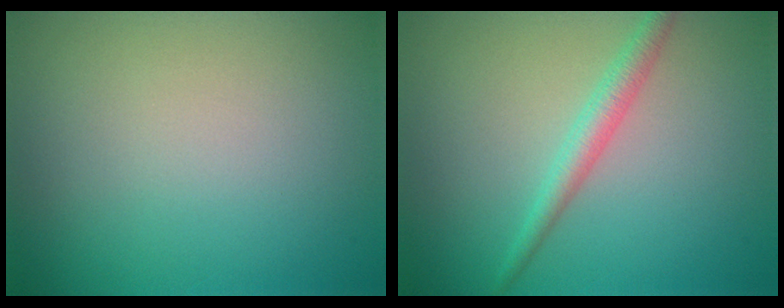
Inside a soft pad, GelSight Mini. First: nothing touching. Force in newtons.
{"total": 2.2, "press": 2.2, "slide": 0.0}